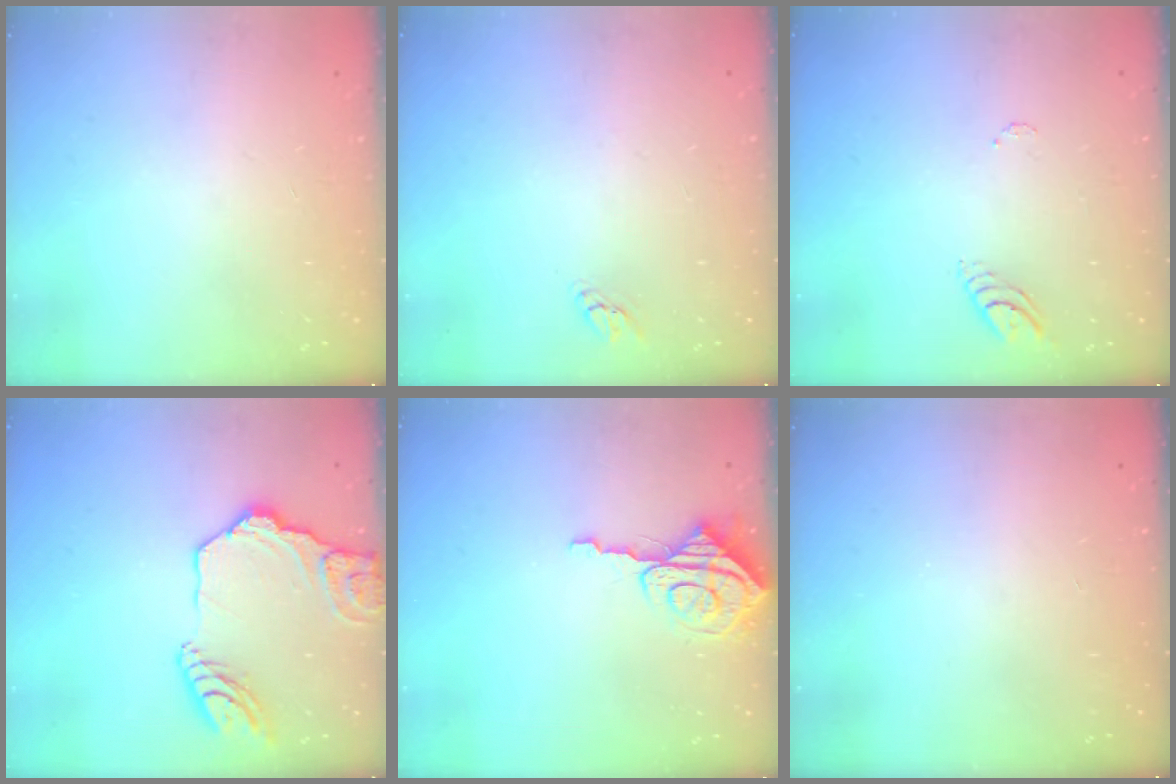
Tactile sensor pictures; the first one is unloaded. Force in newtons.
{"total": 2.9, "press": 2.9, "slide": 0.2}
{"total": 3.7, "press": 3.6, "slide": 0.3}
{"total": 17.4, "press": 17.3, "slide": 2.2}
{"total": 7.8, "press": 7.7, "slide": 0.7}
{"total": 0.0}